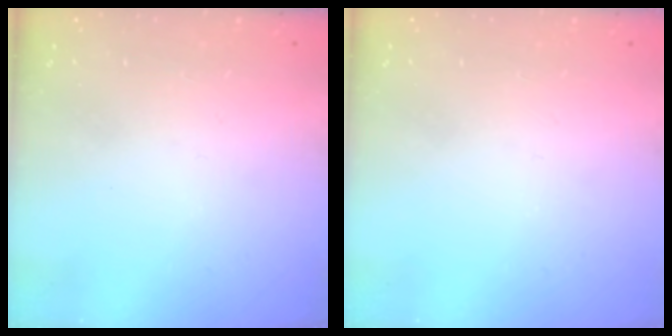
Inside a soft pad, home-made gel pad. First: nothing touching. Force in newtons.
{"total": 0.0}